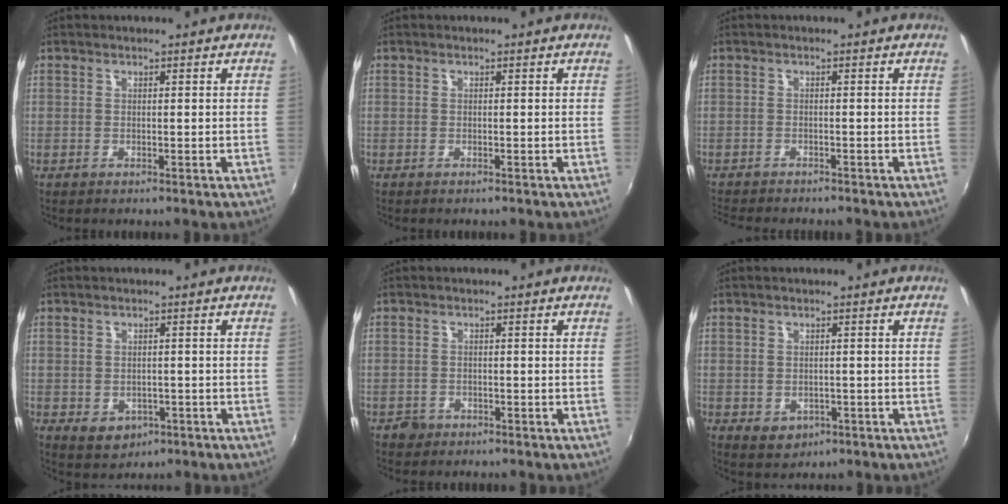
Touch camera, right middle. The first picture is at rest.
{"total": 0.0}
{"total": 5.8, "force": [-5.4, 0.8, 1.9], "torque": [-0.052, -0.019, -0.088]}
{"total": 4.5, "force": [-1.4, 3.6, 2.3], "torque": [-0.046, -0.007, -0.011]}
{"total": 1.9, "force": [-1.3, 1.5, 0.2], "torque": [-0.007, 0.001, -0.020]}
{"total": 3.3, "force": [-0.8, 2.8, 1.6], "torque": [-0.032, -0.003, -0.004]}